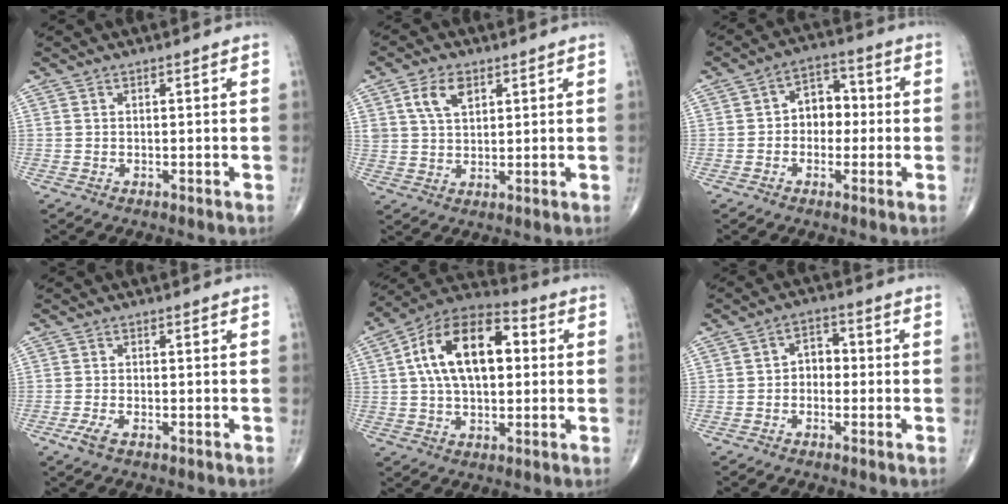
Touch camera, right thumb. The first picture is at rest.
{"total": 6.2, "force": [2.8, 3.7, 4.0], "torque": [-0.064, -0.008, 0.055]}
{"total": 7.0, "force": [-0.3, 5.3, 4.5], "torque": [-0.030, 0.023, -0.018]}
{"total": 2.6, "force": [-1.4, 1.0, 1.9], "torque": [-0.046, 0.003, -0.029]}
{"total": 17.8, "force": [2.9, 9.9, 14.5], "torque": [-0.232, 0.025, 0.040]}
{"total": 4.2, "force": [-0.5, 3.2, 2.7], "torque": [-0.017, 0.018, -0.021]}